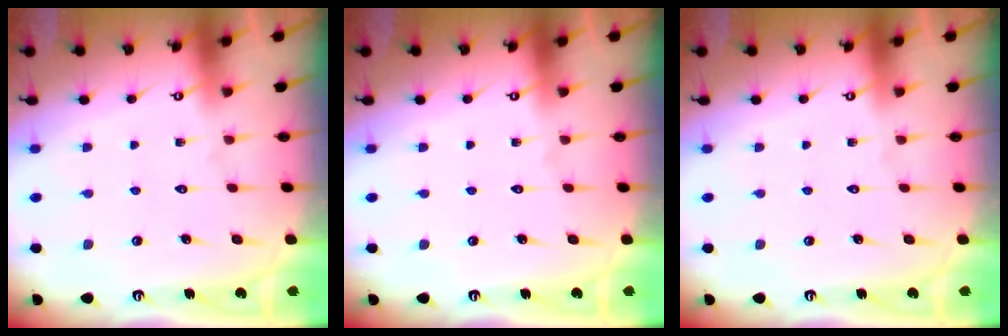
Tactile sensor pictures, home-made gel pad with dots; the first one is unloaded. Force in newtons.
{"total": 0.0}
{"total": 0.0}